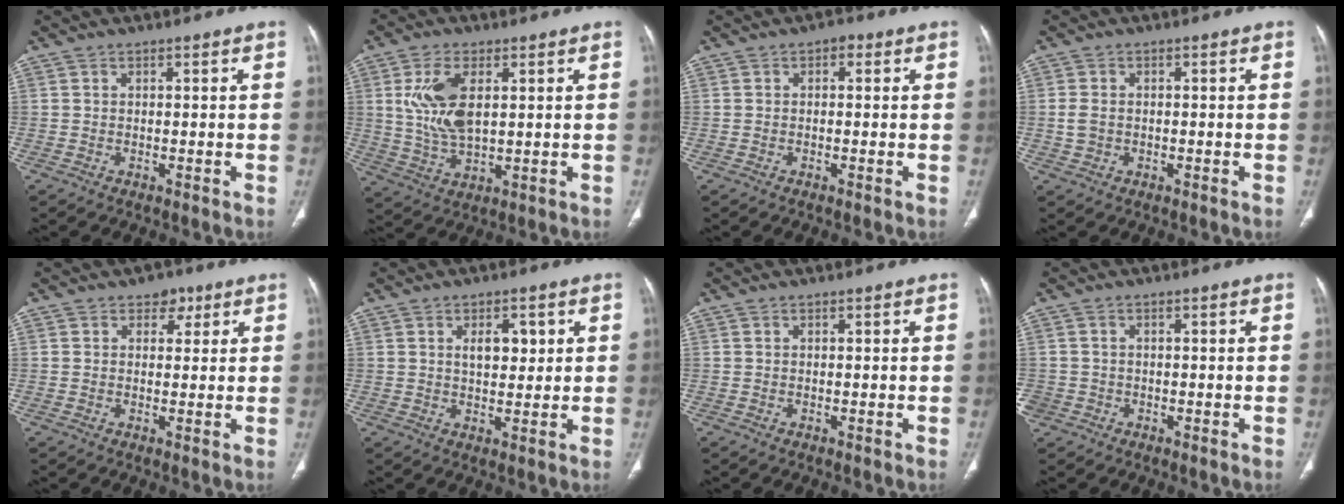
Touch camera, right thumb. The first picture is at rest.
{"total": 10.4, "force": [2.4, 5.4, 8.6], "torque": [-0.173, -0.010, 0.052]}
{"total": 1.4, "force": [0.4, 1.0, 0.9], "torque": [0.001, 0.004, -0.004]}
{"total": 2.7, "force": [-0.3, 2.1, 1.6], "torque": [-0.036, 0.005, -0.004]}
{"total": 3.3, "force": [1.8, 2.4, 1.4], "torque": [0.011, -0.005, 0.020]}
{"total": 5.1, "force": [1.6, 2.8, 3.9], "torque": [-0.046, -0.008, 0.026]}
{"total": 0.0}
{"total": 2.9, "force": [-1.2, 2.6, 0.6], "torque": [-0.011, 0.010, -0.022]}